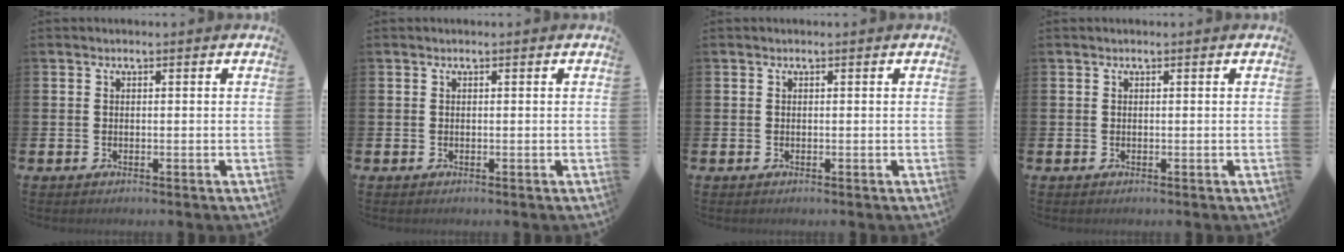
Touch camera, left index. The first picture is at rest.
{"total": 0.0}
{"total": 0.0}
{"total": 0.0}